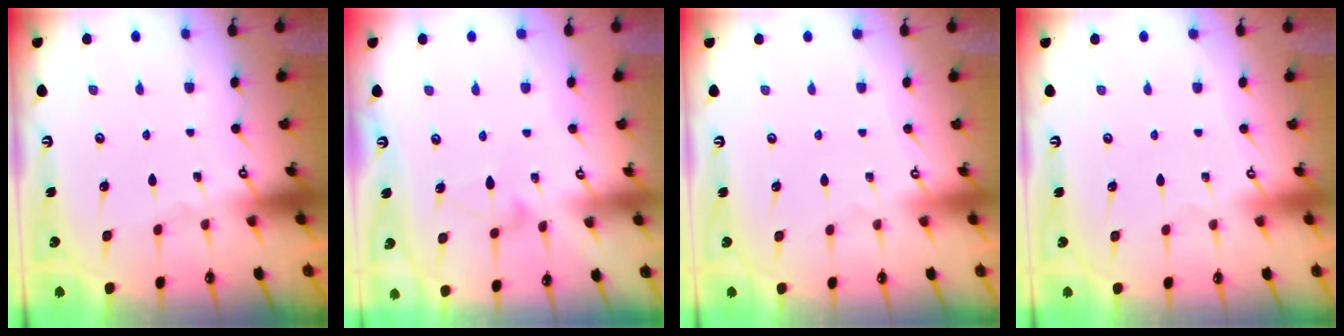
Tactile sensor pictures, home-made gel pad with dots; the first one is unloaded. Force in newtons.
{"total": 8.8, "press": 8.7, "slide": 0.5}
{"total": 4.0, "press": 4.0, "slide": 0.1}
{"total": 4.0, "press": 4.0, "slide": 0.1}